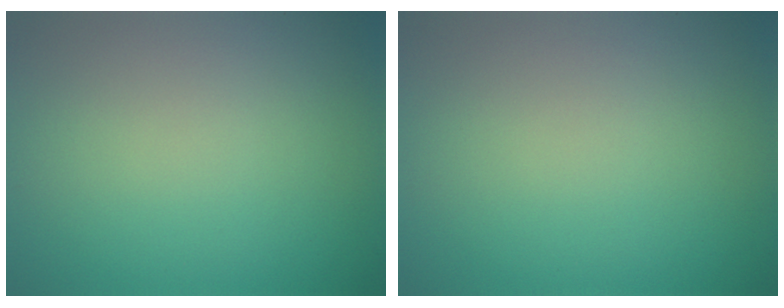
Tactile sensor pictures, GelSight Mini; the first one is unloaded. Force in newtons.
{"total": 0.0}